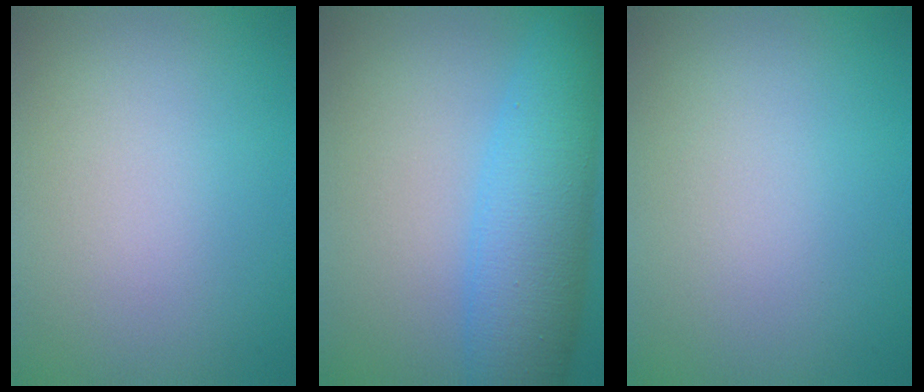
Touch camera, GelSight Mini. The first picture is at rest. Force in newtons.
{"total": 7.5, "press": 7.5, "slide": 0.2}
{"total": 0.0}